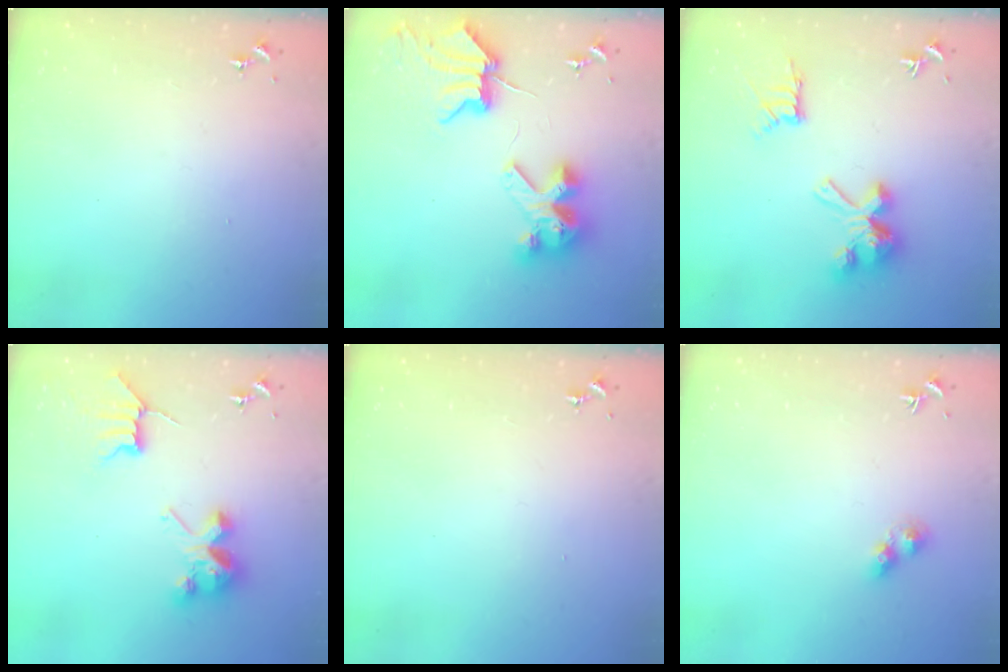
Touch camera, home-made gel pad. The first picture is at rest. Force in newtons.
{"total": 9.5, "press": 9.4, "slide": 1.2}
{"total": 13.8, "press": 13.8, "slide": 0.4}
{"total": 8.9, "press": 8.9, "slide": 0.7}
{"total": 0.0}
{"total": 5.7, "press": 5.7, "slide": 0.2}